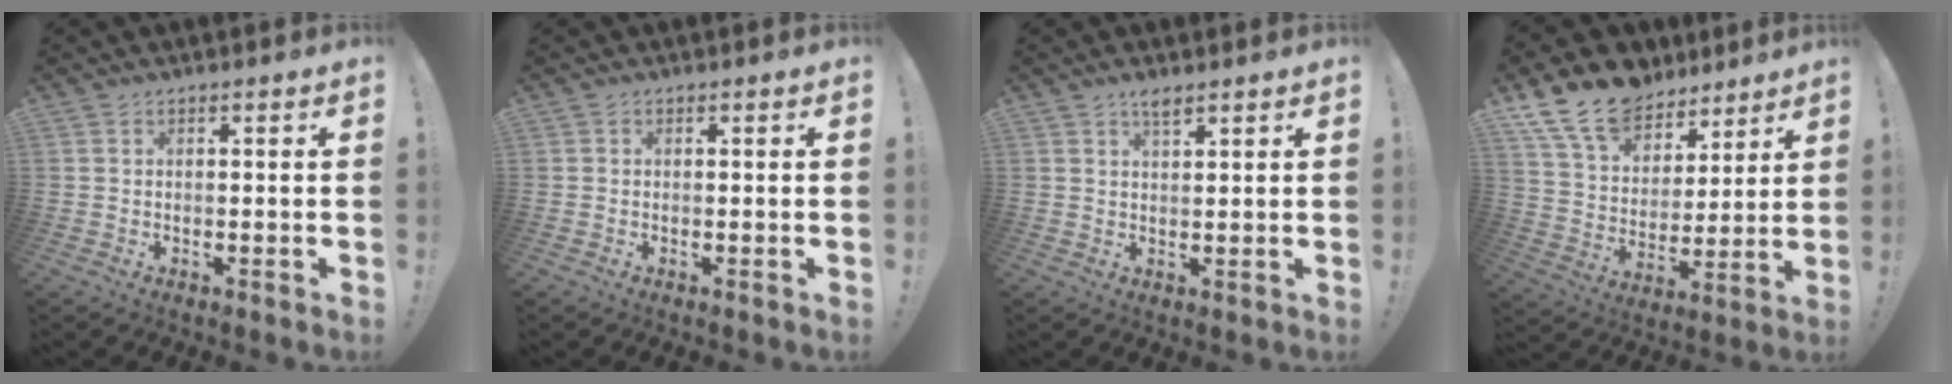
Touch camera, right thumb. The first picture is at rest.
{"total": 0.0}
{"total": 2.9, "force": [2.2, 0.8, 1.7], "torque": [-0.021, -0.011, 0.035]}
{"total": 16.0, "force": [11.7, 9.1, 5.9], "torque": [-0.113, -0.082, 0.219]}